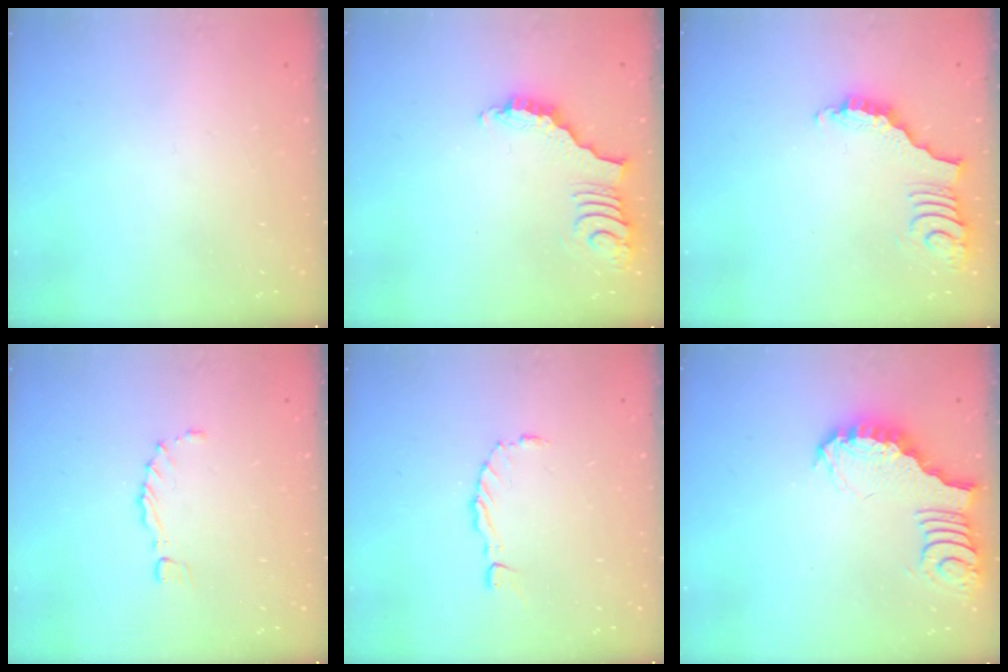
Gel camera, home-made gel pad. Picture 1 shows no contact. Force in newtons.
{"total": 3.6, "press": 3.6, "slide": 0.7}
{"total": 3.7, "press": 3.6, "slide": 0.7}
{"total": 0.9, "press": 0.9, "slide": 0.4}
{"total": 0.6, "press": 0.6, "slide": 0.1}
{"total": 3.8, "press": 3.7, "slide": 0.6}